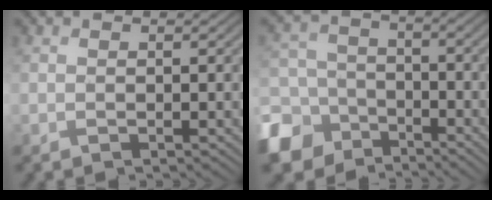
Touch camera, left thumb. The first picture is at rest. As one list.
[{"total": 10.4, "force": [-6.3, 7.4, 3.7], "torque": [-0.122, -0.030, -0.123]}]